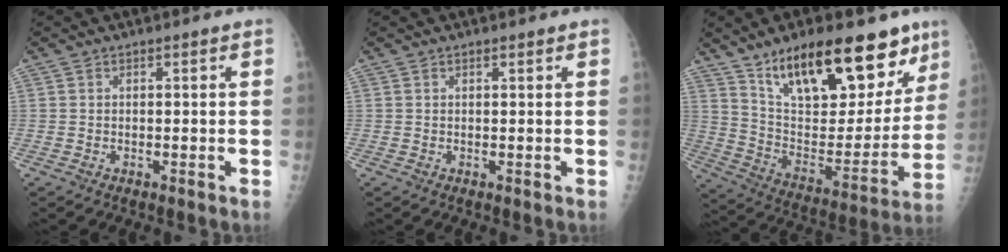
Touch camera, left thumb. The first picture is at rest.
{"total": 0.5, "force": [0.4, 0.1, 0.3], "torque": [-0.006, -0.002, 0.006]}
{"total": 25.3, "force": [16.1, 10.5, 16.4], "torque": [-0.202, -0.051, 0.265]}